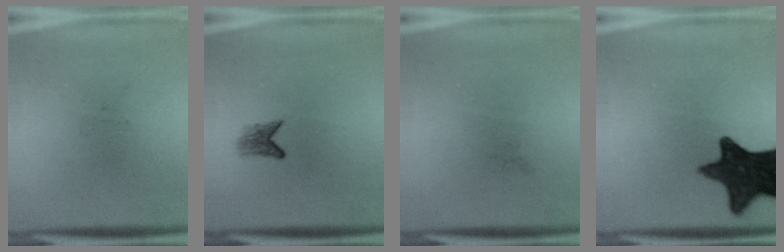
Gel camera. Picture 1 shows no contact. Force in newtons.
{"total": 1.8}
{"total": 0.0}
{"total": 13.7}